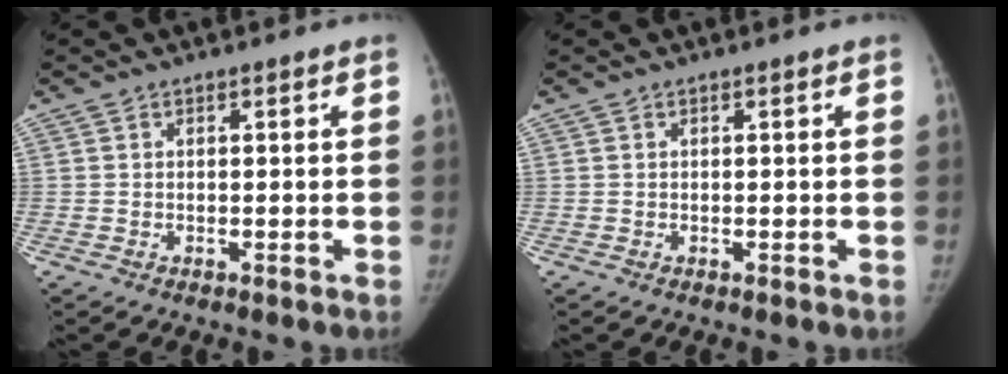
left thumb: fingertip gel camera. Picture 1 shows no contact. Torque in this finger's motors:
{"motor_torque": [0.05, 0.01, 0.19, -0.03, 0.02]}